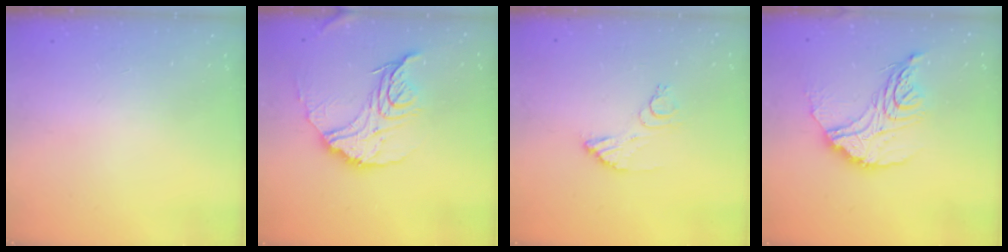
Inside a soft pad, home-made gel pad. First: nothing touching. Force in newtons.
{"total": 16.1, "press": 16.1, "slide": 1.1}
{"total": 9.3, "press": 9.3, "slide": 0.8}
{"total": 16.8, "press": 16.8, "slide": 1.2}